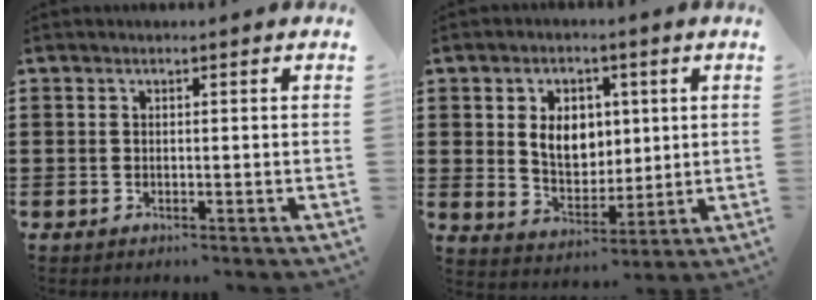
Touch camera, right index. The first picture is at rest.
{"total": 7.1, "force": [1.4, 5.2, 4.6], "torque": [-0.082, 0.007, 0.019]}